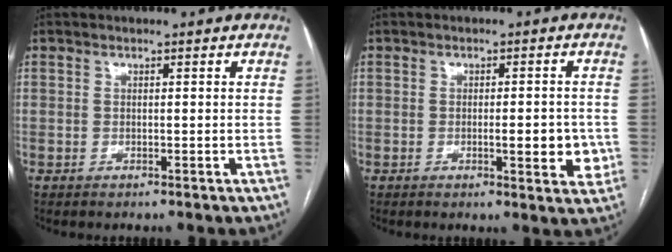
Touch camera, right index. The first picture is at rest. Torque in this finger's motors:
{"motor_torque": [0.68, -0.28, 0.12, 0.04]}